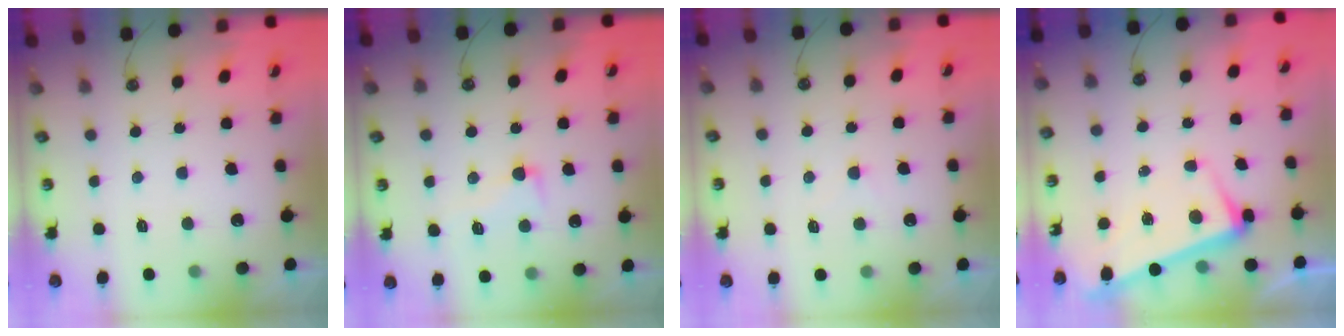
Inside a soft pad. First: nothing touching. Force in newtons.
{"total": 2.1, "press": 1.2, "slide": 1.8}
{"total": 0.7, "press": 0.6, "slide": 0.3}
{"total": 3.3, "press": 3.1, "slide": 0.9}